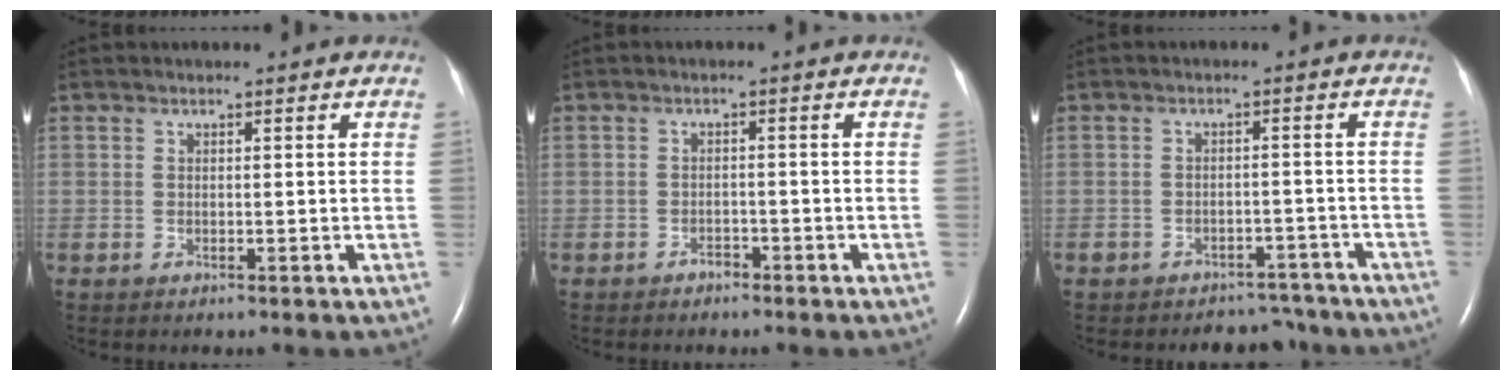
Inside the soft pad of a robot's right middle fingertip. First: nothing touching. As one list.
[{"total": 1.4, "force": [-1.1, 0.6, 0.5], "torque": [-0.008, 0.002, -0.017]}, {"total": 5.8, "force": [-5.0, 3.0, 0.0], "torque": [0.007, 0.021, -0.063]}]